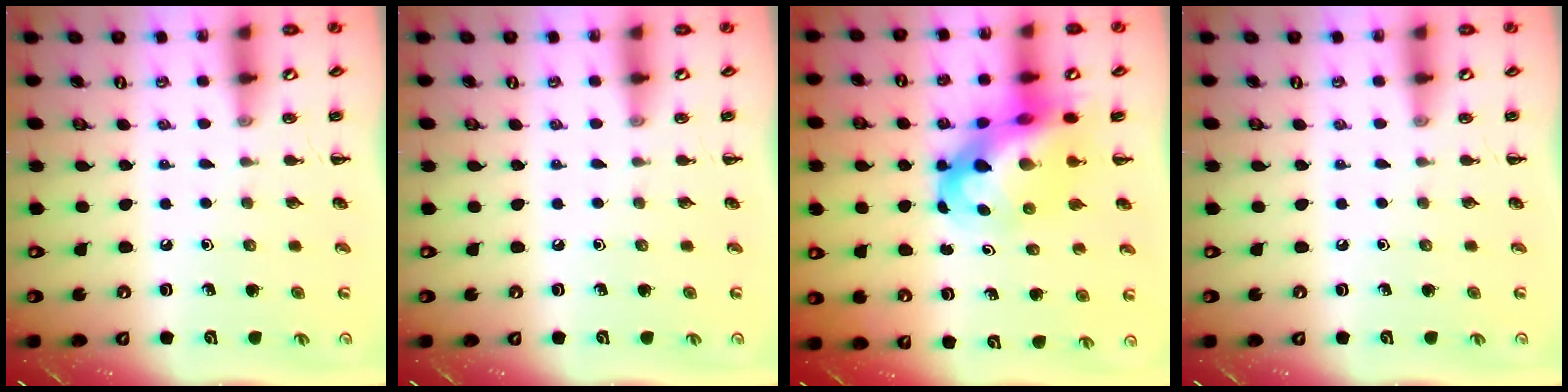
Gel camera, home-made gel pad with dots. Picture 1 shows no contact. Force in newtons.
{"total": 0.0}
{"total": 12.3, "press": 11.9, "slide": 3.1}
{"total": 0.0}